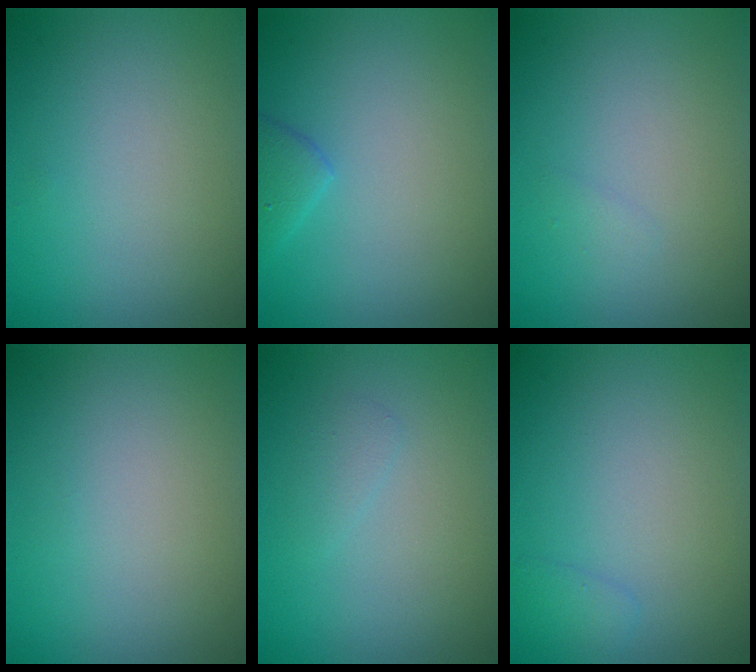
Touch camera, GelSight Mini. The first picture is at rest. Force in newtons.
{"total": 1.6, "press": 1.6, "slide": 0.2}
{"total": 0.6, "press": 0.6, "slide": 0.0}
{"total": 0.0}
{"total": 0.9, "press": 0.9, "slide": 0.0}
{"total": 1.0, "press": 1.0, "slide": 0.1}